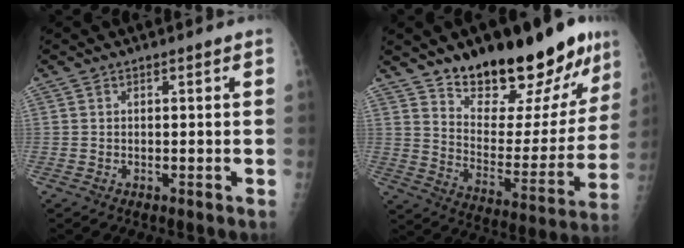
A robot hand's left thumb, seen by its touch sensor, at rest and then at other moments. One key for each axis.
{"total": 24.1, "fx": 17.3, "fy": 9.0, "fz": 14.1, "tx": -0.162, "ty": -0.106, "tz": 0.267}